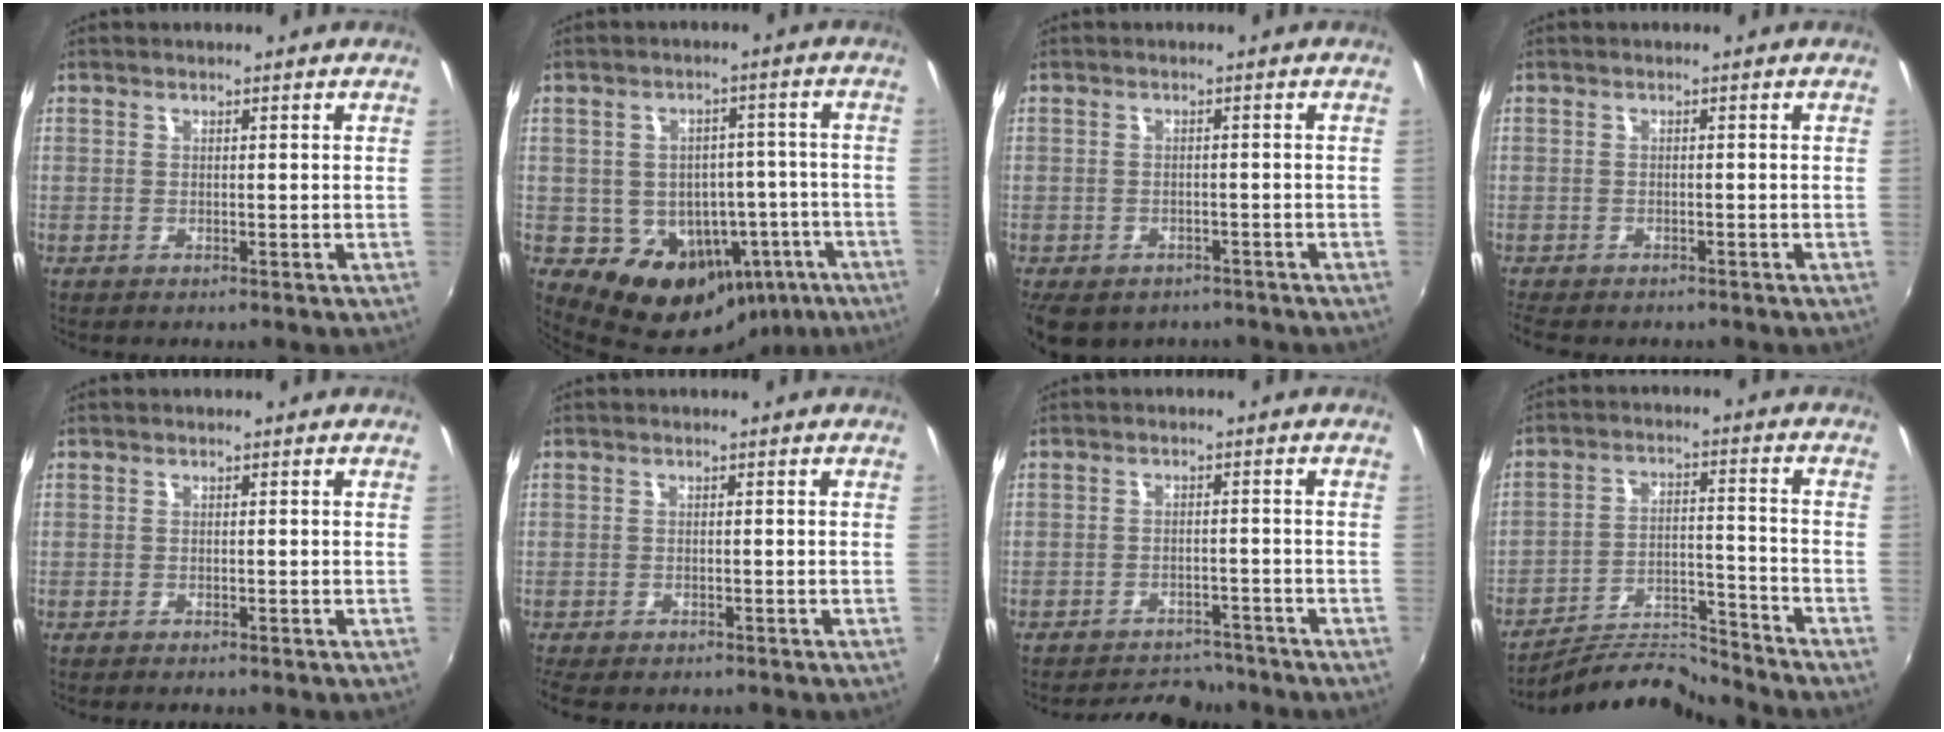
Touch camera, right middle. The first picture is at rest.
{"total": 16.3, "force": [-6.4, 13.5, 6.5], "torque": [-0.134, 0.029, -0.050]}
{"total": 8.3, "force": [-5.5, 4.9, 3.8], "torque": [-0.089, -0.024, -0.072]}
{"total": 4.4, "force": [-3.7, 1.4, 1.8], "torque": [-0.047, -0.023, -0.059]}
{"total": 0.8, "force": [-0.7, 0.2, 0.3], "torque": [-0.006, -0.004, -0.013]}
{"total": 4.3, "force": [-3.4, 1.6, 2.0], "torque": [-0.050, -0.023, -0.052]}
{"total": 9.0, "force": [-8.3, 2.9, 1.9], "torque": [-0.053, 0.007, -0.113]}
{"total": 11.1, "force": [-11.0, -0.2, 1.5], "torque": [-0.041, 0.006, -0.191]}